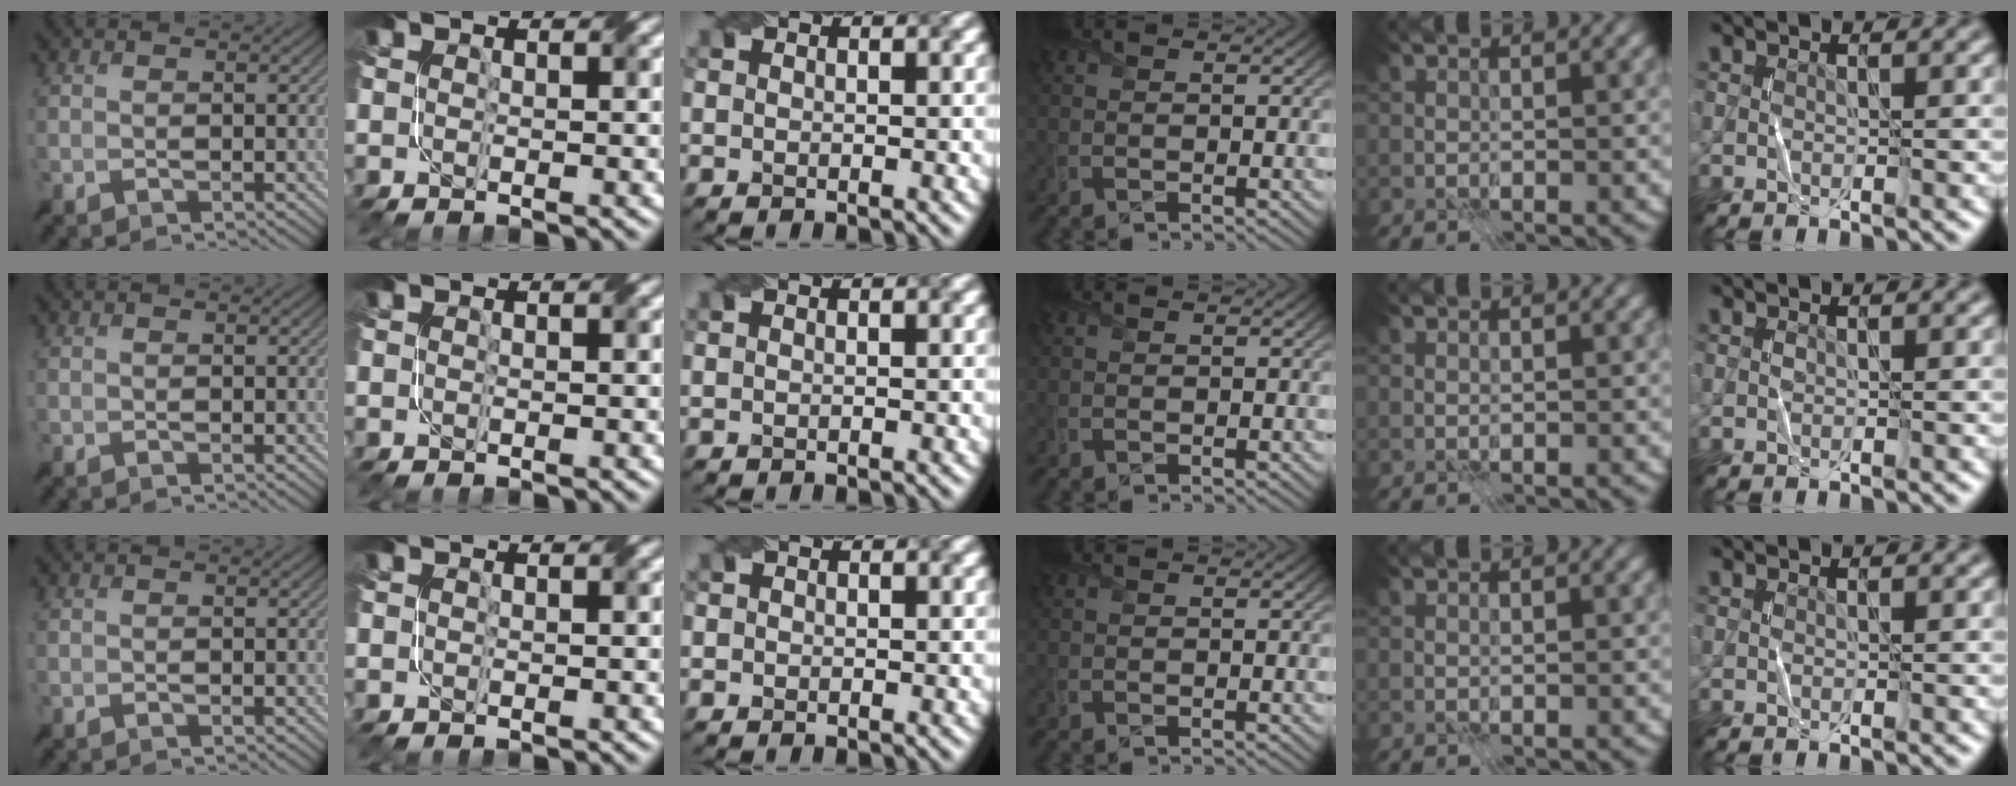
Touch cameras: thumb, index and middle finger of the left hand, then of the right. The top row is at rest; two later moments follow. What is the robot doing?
{"motion": "fold", "object": "file"}